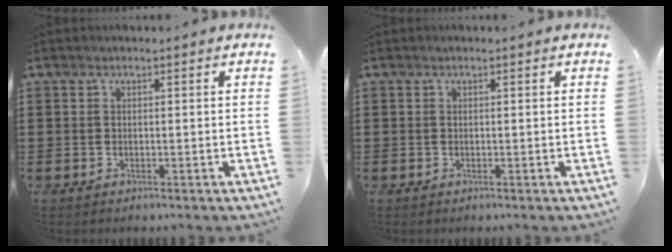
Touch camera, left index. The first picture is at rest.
{"total": 0.0}